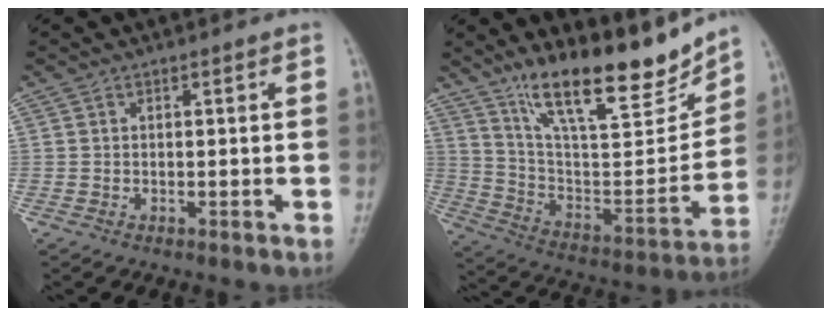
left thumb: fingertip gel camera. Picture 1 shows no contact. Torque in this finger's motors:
{"motor_torque": [4.22, 0.79, 1.48, -1.23, 0.53]}